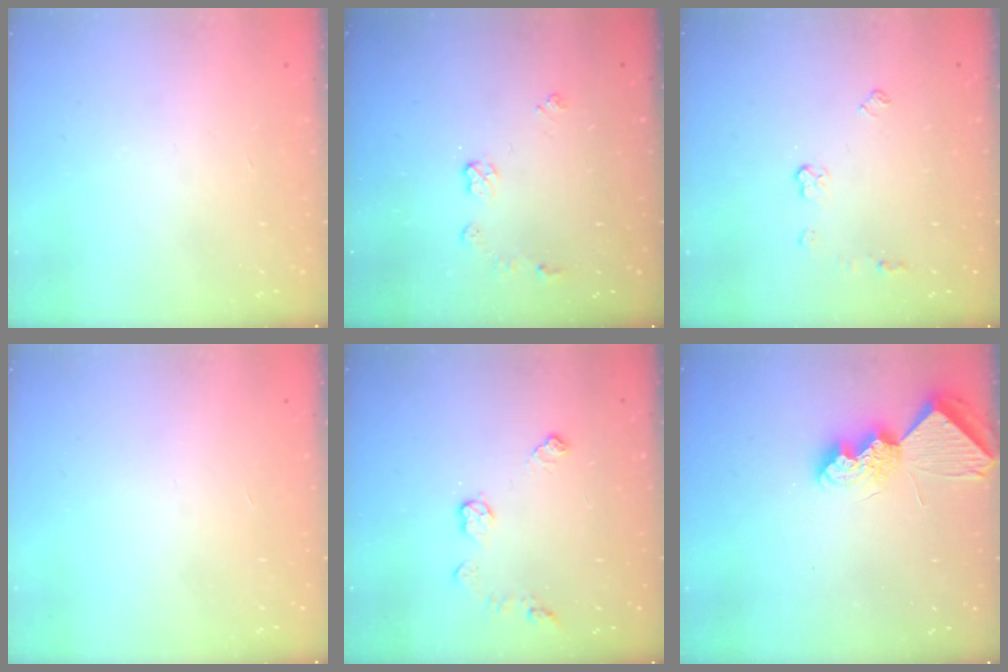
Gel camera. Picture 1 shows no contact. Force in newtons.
{"total": 5.7, "press": 5.7, "slide": 0.4}
{"total": 4.0, "press": 4.0, "slide": 0.7}
{"total": 0.0}
{"total": 6.6, "press": 6.6, "slide": 0.6}
{"total": 9.1, "press": 9.1, "slide": 0.4}